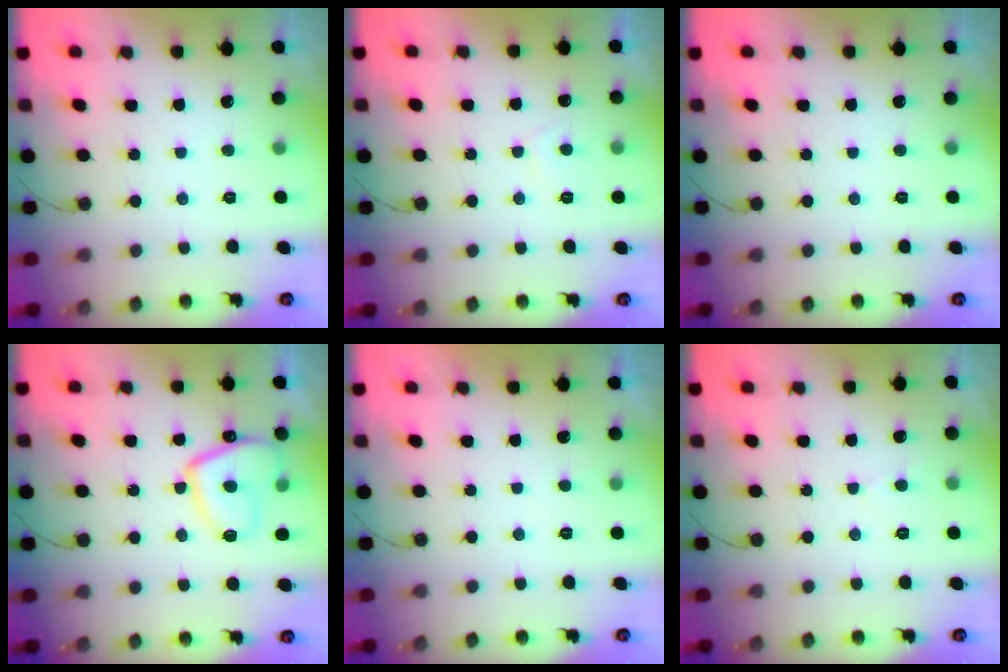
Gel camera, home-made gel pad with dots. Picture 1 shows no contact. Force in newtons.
{"total": 2.1, "press": 2.0, "slide": 0.5}
{"total": 0.0}
{"total": 11.6, "press": 11.5, "slide": 1.4}
{"total": 0.9, "press": 0.8, "slide": 0.4}
{"total": 2.4, "press": 2.4, "slide": 0.4}